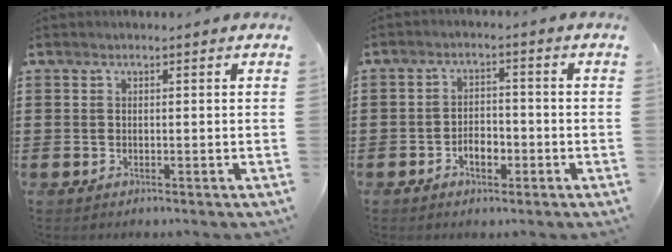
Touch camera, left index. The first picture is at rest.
{"total": 3.6, "force": [-1.7, 2.0, 2.5], "torque": [-0.039, 0.002, -0.034]}